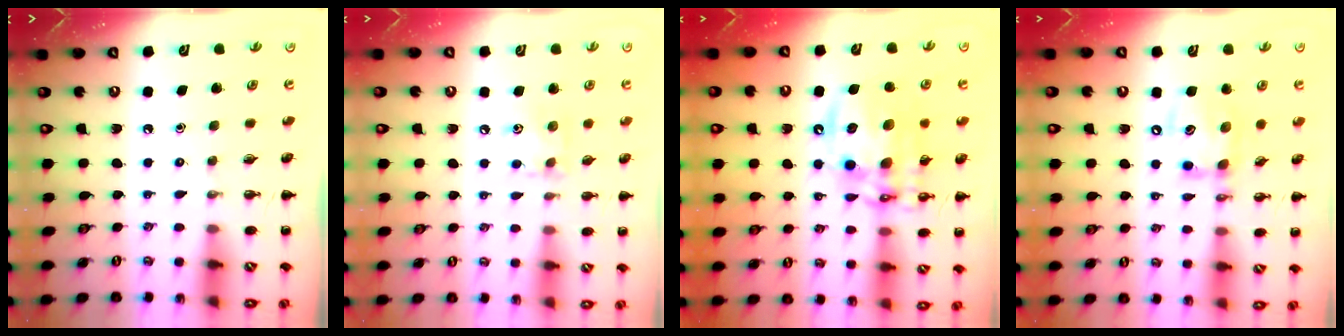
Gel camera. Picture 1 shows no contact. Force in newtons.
{"total": 6.6, "press": 6.6, "slide": 1.1}
{"total": 16.2, "press": 15.8, "slide": 3.4}
{"total": 12.8, "press": 12.7, "slide": 1.7}